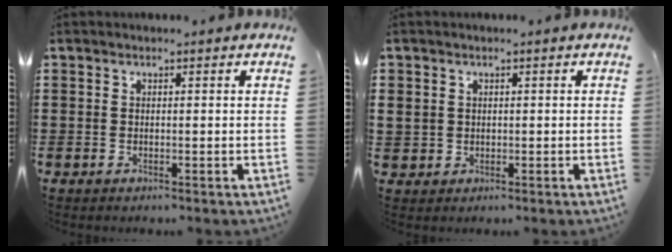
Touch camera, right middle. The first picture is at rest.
{"total": 1.8, "force": [0.5, 1.7, 0.0], "torque": [-0.009, 0.008, 0.008]}